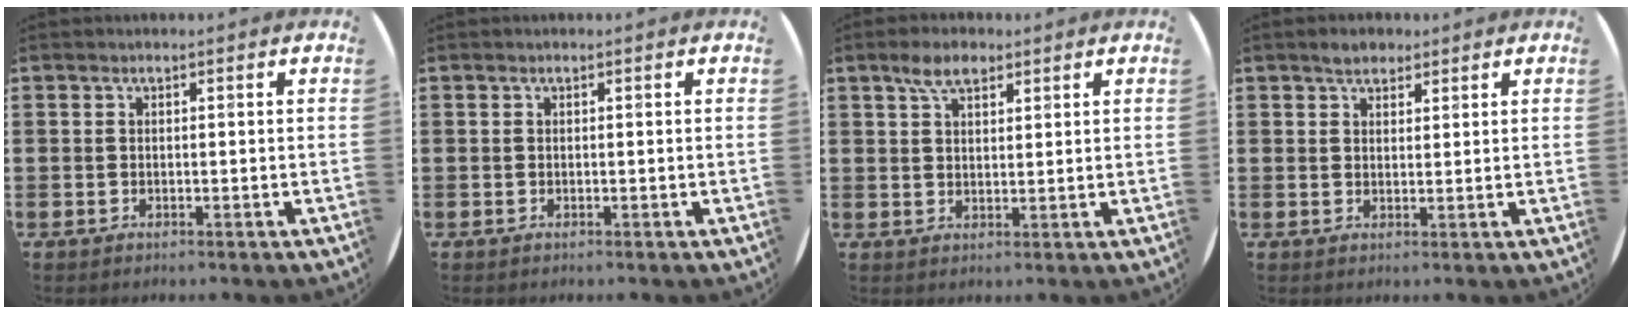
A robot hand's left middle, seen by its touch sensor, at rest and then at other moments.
{"total": 0.0}
{"total": 4.2, "force": [3.0, 1.8, 2.3], "torque": [-0.042, 0.003, 0.053]}
{"total": 2.3, "force": [1.9, 1.0, 0.6], "torque": [-0.006, 0.001, 0.035]}